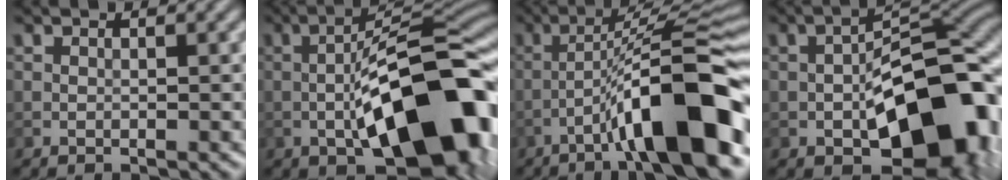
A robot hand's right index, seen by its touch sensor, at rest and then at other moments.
{"total": 14.6, "force": [-4.3, 6.1, 12.6], "torque": [-0.184, 0.007, -0.076]}
{"total": 12.1, "force": [-5.5, 2.0, 10.5], "torque": [-0.157, 0.025, -0.085]}
{"total": 14.4, "force": [-4.5, 7.9, 11.3], "torque": [-0.143, -0.013, -0.062]}